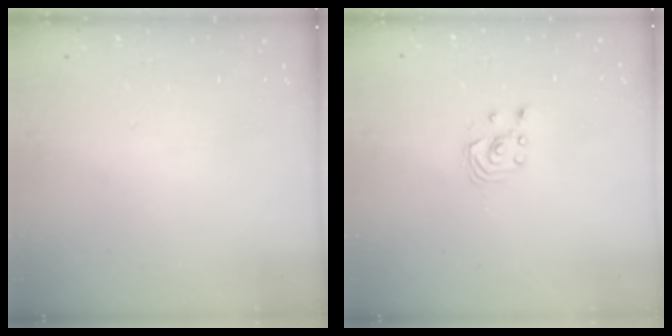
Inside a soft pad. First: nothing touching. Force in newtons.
{"total": 1.8, "press": 1.8, "slide": 0.2}